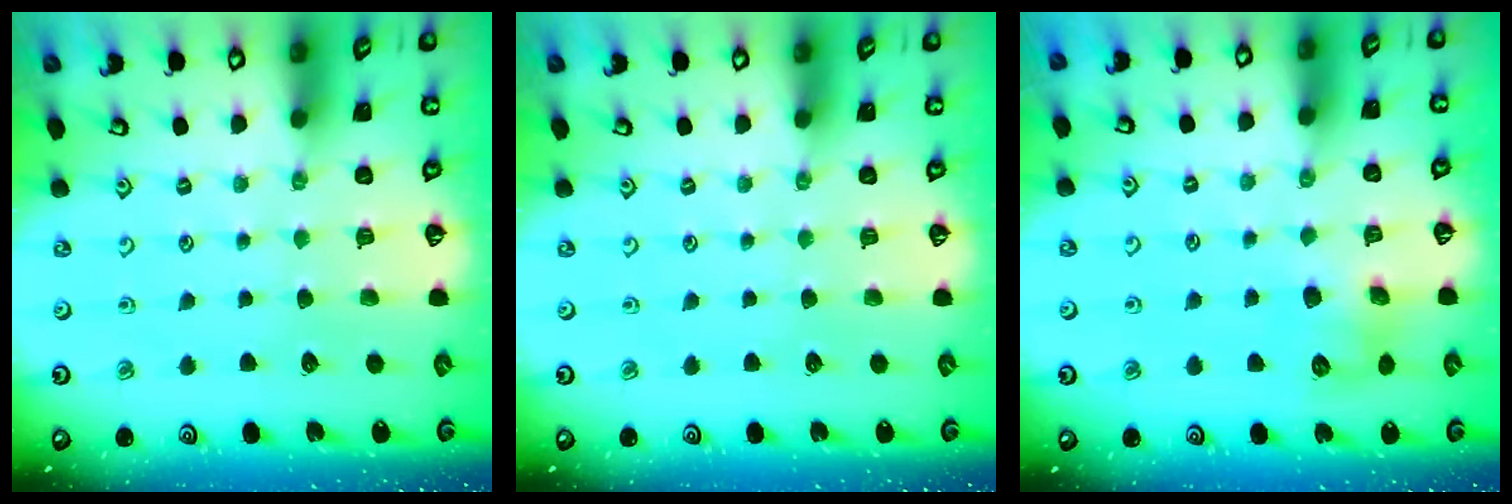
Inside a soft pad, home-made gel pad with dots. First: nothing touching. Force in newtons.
{"total": 0.0}
{"total": 7.8, "press": 7.8, "slide": 0.5}